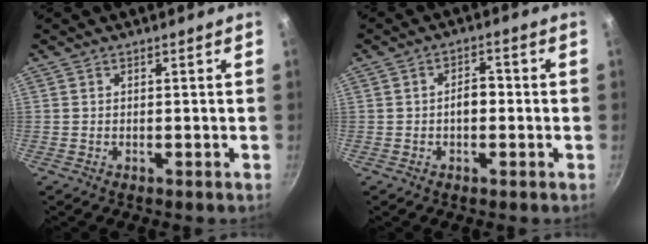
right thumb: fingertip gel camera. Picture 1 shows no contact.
{"total": 3.8, "force": [-0.5, 2.4, 2.9], "torque": [-0.025, 0.016, -0.010]}